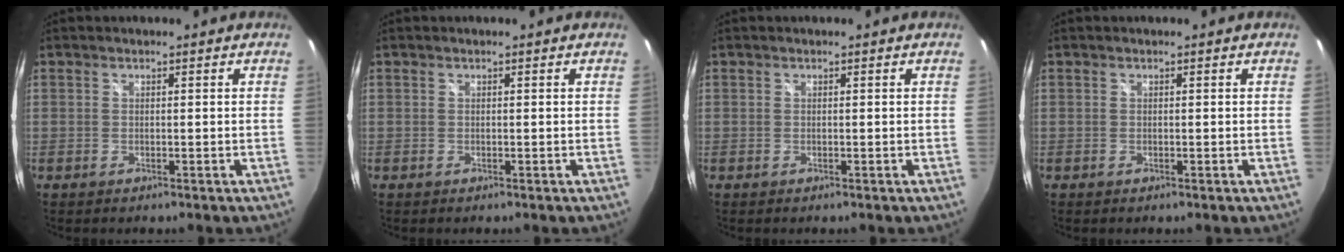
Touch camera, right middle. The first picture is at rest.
{"total": 0.0}
{"total": 0.0}
{"total": 0.0}